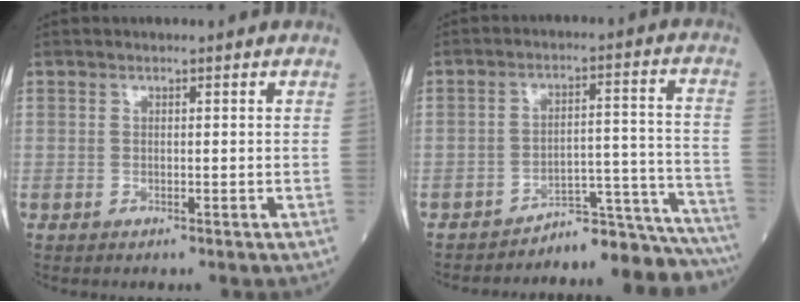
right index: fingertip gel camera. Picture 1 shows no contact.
{"total": 13.1, "force": [-13.0, 0.0, 0.9], "torque": [0.024, 0.053, -0.174]}